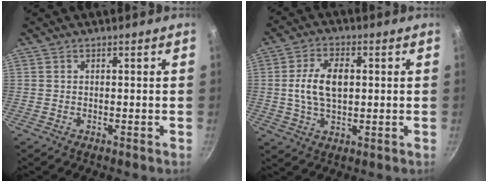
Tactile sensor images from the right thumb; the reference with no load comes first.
{"total": 9.3, "force": [0.9, 5.3, 7.5], "torque": [-0.130, 0.010, 0.015]}